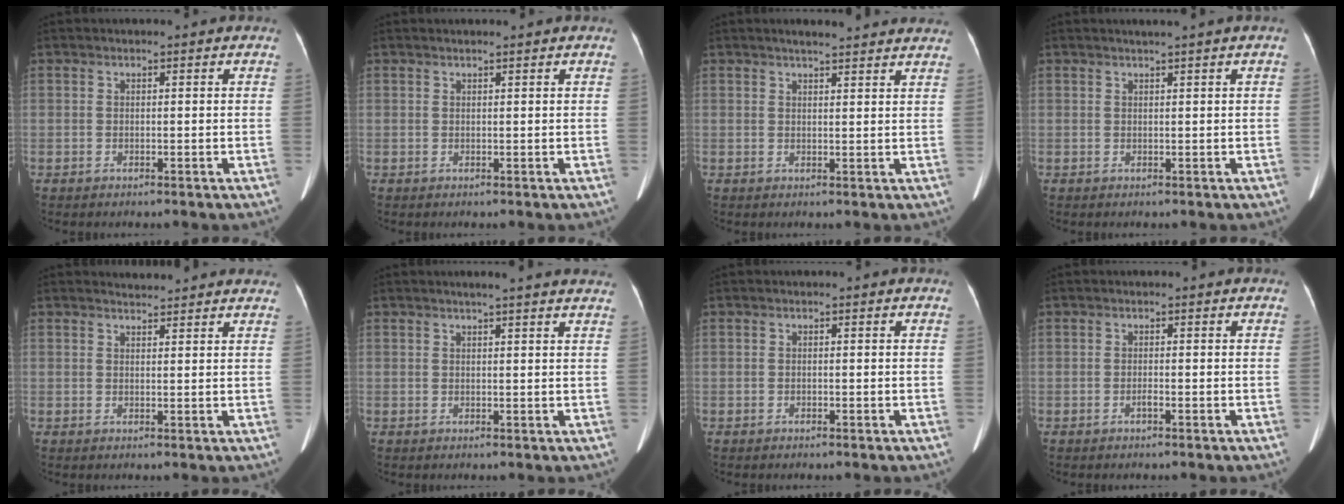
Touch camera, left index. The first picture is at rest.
{"total": 1.0, "force": [0.9, -0.1, 0.4], "torque": [-0.009, 0.012, 0.019]}
{"total": 9.2, "force": [8.3, 0.9, 3.9], "torque": [-0.046, 0.020, 0.088]}
{"total": 1.1, "force": [0.8, -0.4, 0.7], "torque": [-0.017, -0.004, 0.019]}
{"total": 4.6, "force": [4.5, 0.7, 0.5], "torque": [-0.009, 0.014, 0.045]}
{"total": 8.9, "force": [7.9, 0.1, 4.1], "torque": [-0.054, 0.015, 0.077]}
{"total": 0.0}
{"total": 0.5, "force": [-0.3, 0.0, 0.4], "torque": [-0.009, 0.000, -0.006]}